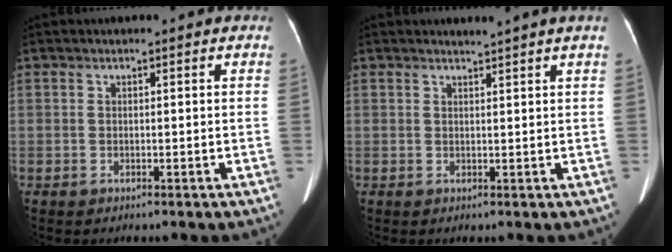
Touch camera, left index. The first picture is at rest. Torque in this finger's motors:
{"motor_torque": [-0.07, -0.06, -0.07, 0.02]}